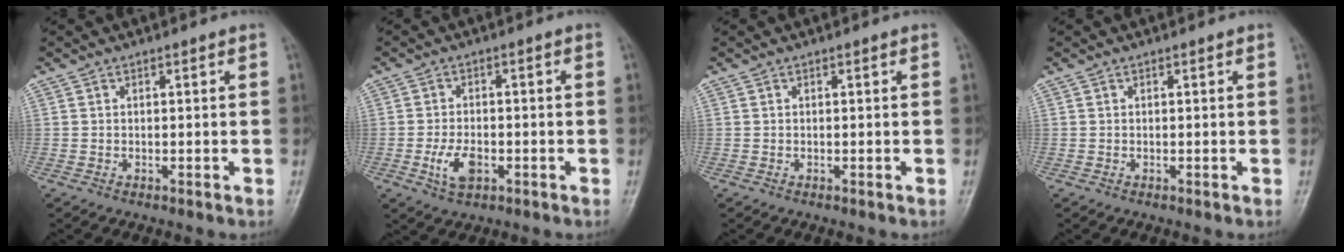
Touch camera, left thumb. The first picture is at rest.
{"total": 5.4, "force": [-2.0, 3.1, 4.1], "torque": [-0.078, 0.008, -0.033]}
{"total": 0.0}
{"total": 0.0}